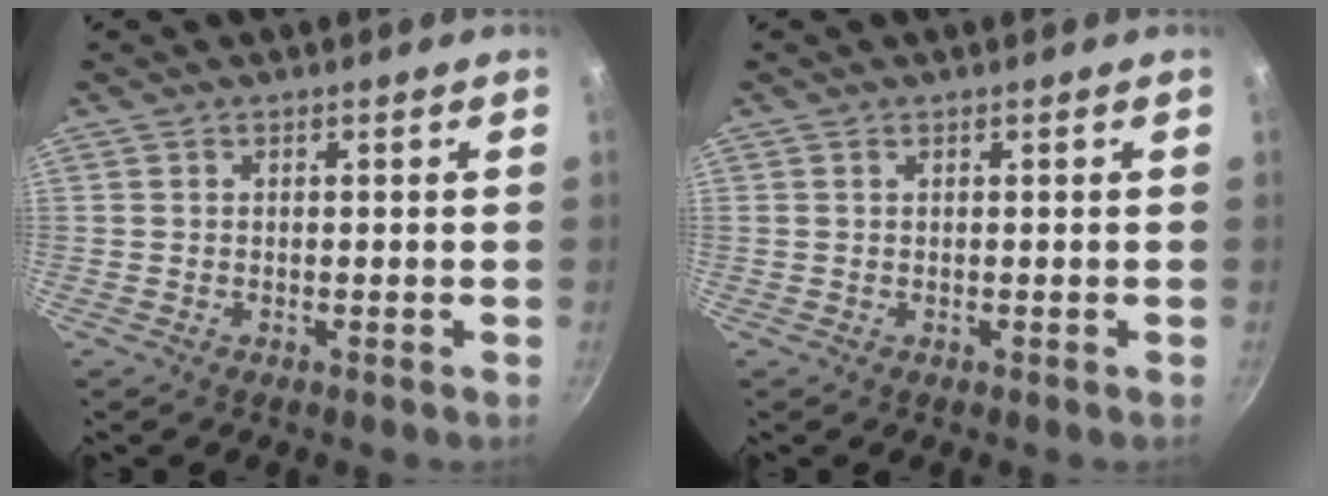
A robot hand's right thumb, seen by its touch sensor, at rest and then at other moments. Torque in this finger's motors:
{"motor_torque": [0.13, -0.47, -0.09, -0.10, 0.08]}